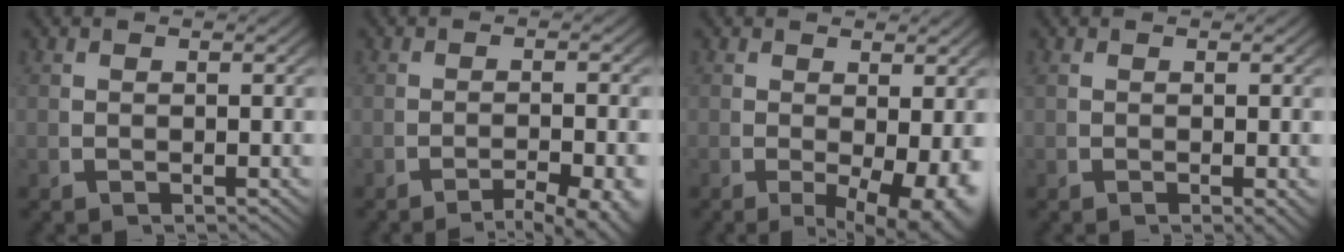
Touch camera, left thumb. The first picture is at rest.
{"total": 5.1, "force": [-3.8, 1.3, 3.1], "torque": [-0.039, -0.012, -0.056]}
{"total": 6.2, "force": [-1.1, 3.3, 5.1], "torque": [-0.081, -0.028, -0.007]}
{"total": 1.1, "force": [-0.1, 0.1, 1.0], "torque": [-0.016, -0.002, 0.001]}